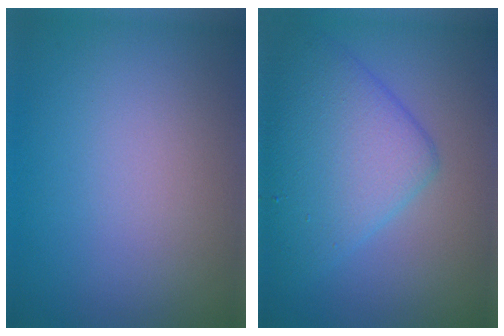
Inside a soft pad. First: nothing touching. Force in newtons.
{"total": 6.4, "press": 6.4, "slide": 0.3}